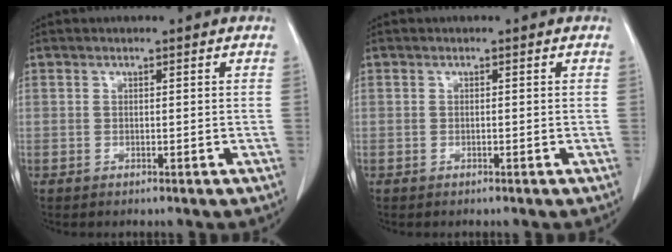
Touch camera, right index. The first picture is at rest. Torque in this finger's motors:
{"motor_torque": [0.21, 0.17, 0.03, 0.01]}